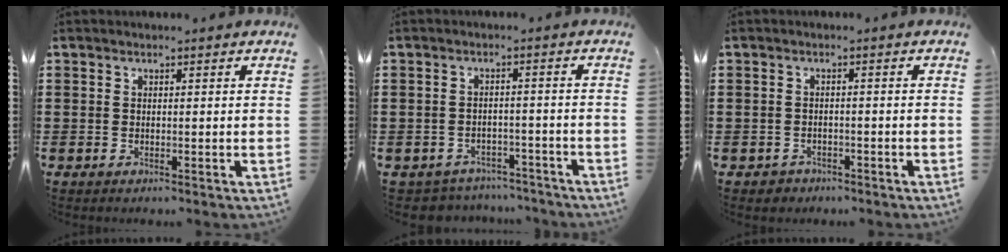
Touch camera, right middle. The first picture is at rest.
{"total": 3.2, "force": [-3.1, 0.7, -0.3], "torque": [-0.004, 0.002, -0.069]}
{"total": 1.3, "force": [-1.1, 0.7, 0.0], "torque": [-0.004, 0.002, -0.026]}